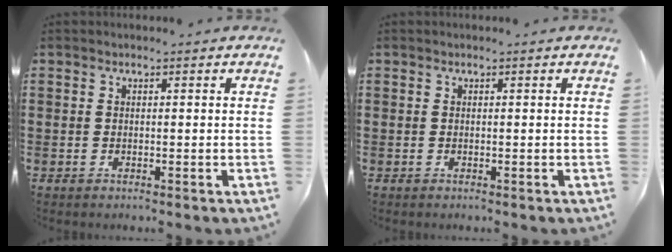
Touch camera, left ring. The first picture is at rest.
{"total": 0.0}